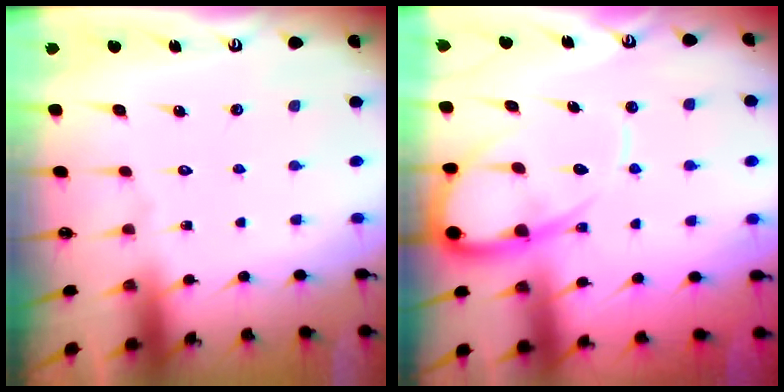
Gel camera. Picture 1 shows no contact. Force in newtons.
{"total": 11.6, "press": 11.6, "slide": 1.1}